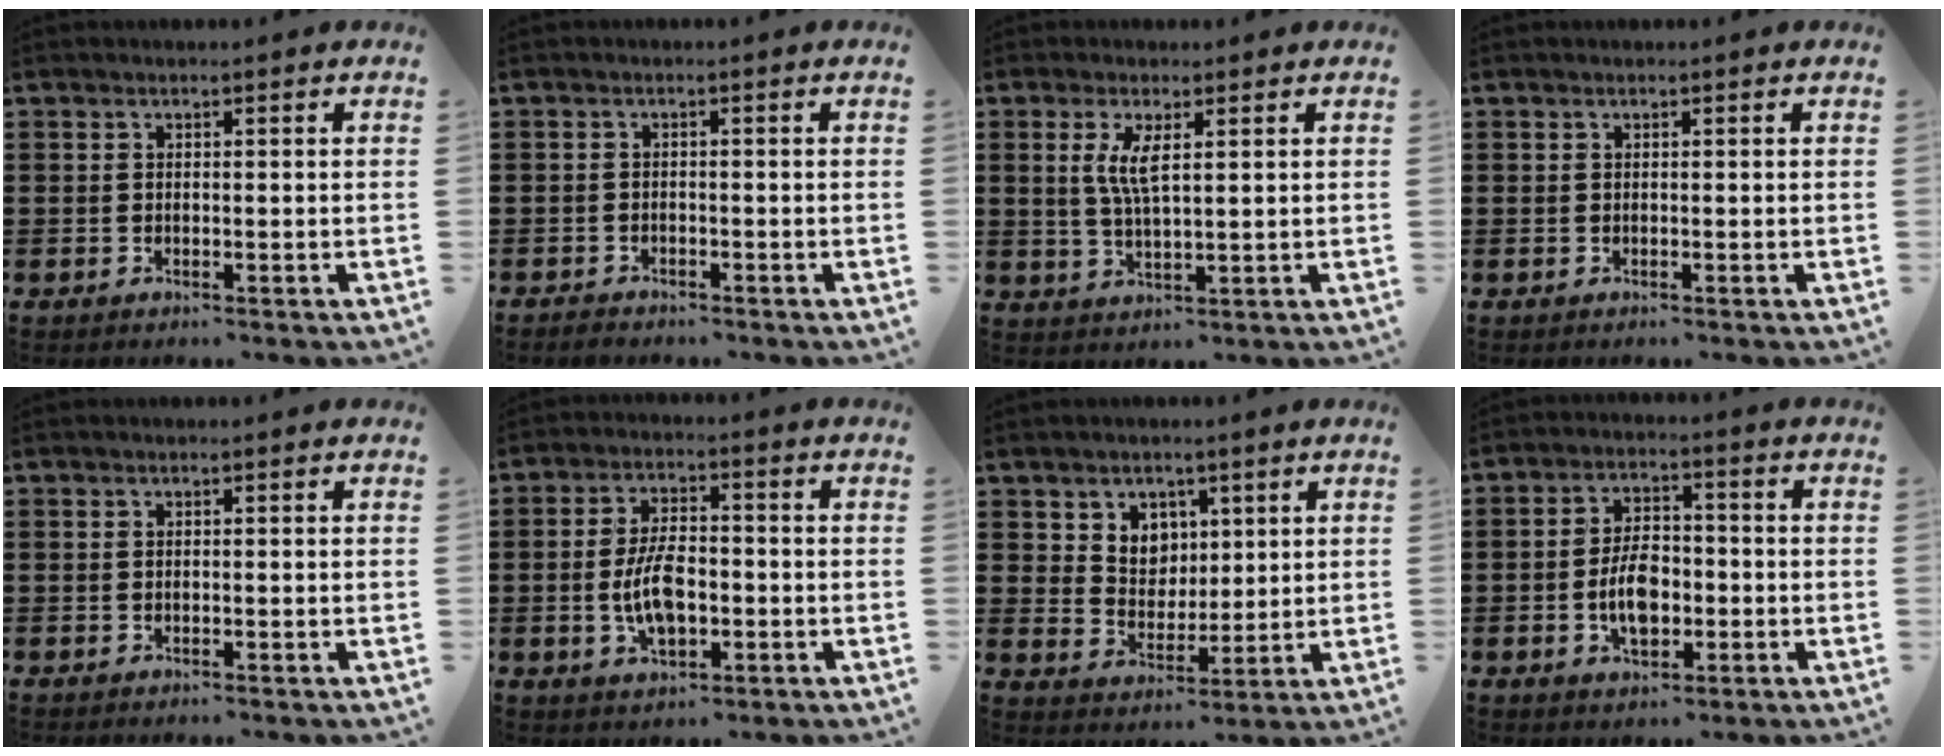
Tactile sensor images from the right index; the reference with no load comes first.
{"total": 1.2, "force": [-1.2, 0.3, 0.0], "torque": [-0.003, 0.003, -0.027]}
{"total": 4.7, "force": [1.5, 1.2, 4.3], "torque": [-0.090, 0.002, 0.024]}
{"total": 0.0}
{"total": 0.0}
{"total": 7.3, "force": [-1.4, 3.4, 6.4], "torque": [-0.139, -0.003, -0.028]}
{"total": 5.0, "force": [2.8, 4.1, 0.7], "torque": [-0.029, 0.004, 0.050]}
{"total": 6.5, "force": [-1.5, 3.6, 5.2], "torque": [-0.093, -0.004, -0.031]}